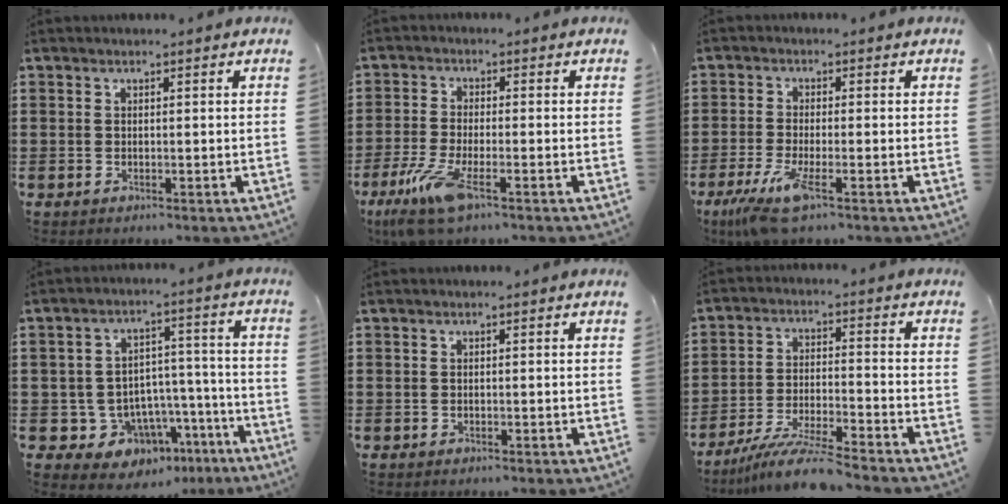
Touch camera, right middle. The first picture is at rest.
{"total": 7.2, "force": [-4.0, 1.6, 5.8], "torque": [-0.139, -0.022, -0.077]}
{"total": 5.6, "force": [-3.3, 0.4, 4.5], "torque": [-0.101, -0.023, -0.061]}
{"total": 7.8, "force": [-5.1, 5.6, 1.5], "torque": [-0.039, 0.034, -0.089]}
{"total": 0.0}
{"total": 8.0, "force": [-7.0, -0.1, 3.8], "torque": [-0.078, -0.009, -0.135]}